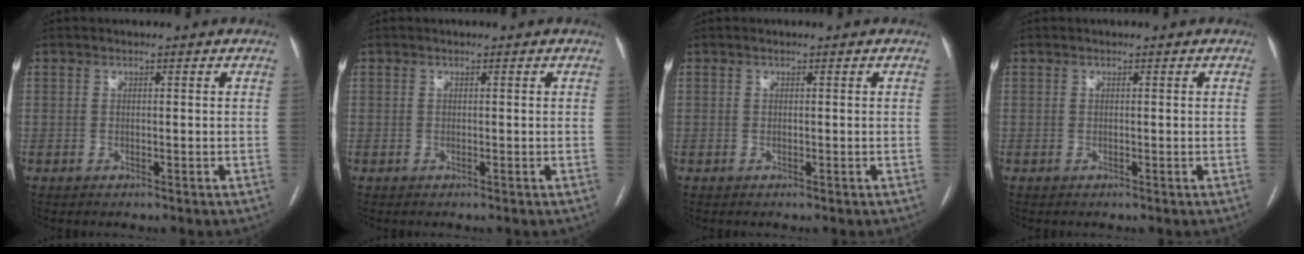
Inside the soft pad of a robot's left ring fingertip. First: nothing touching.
{"total": 0.0}
{"total": 0.0}
{"total": 0.0}